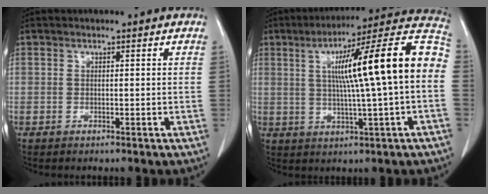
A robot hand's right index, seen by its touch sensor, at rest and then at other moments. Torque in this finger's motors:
{"motor_torque": [1.87, -0.10, 0.79, 0.21]}